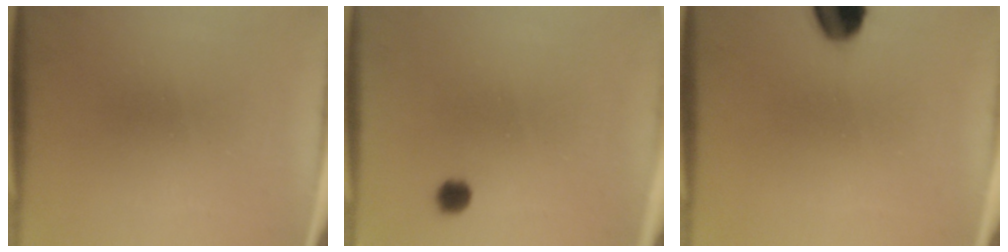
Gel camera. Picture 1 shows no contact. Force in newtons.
{"total": 1.8}
{"total": 9.8}